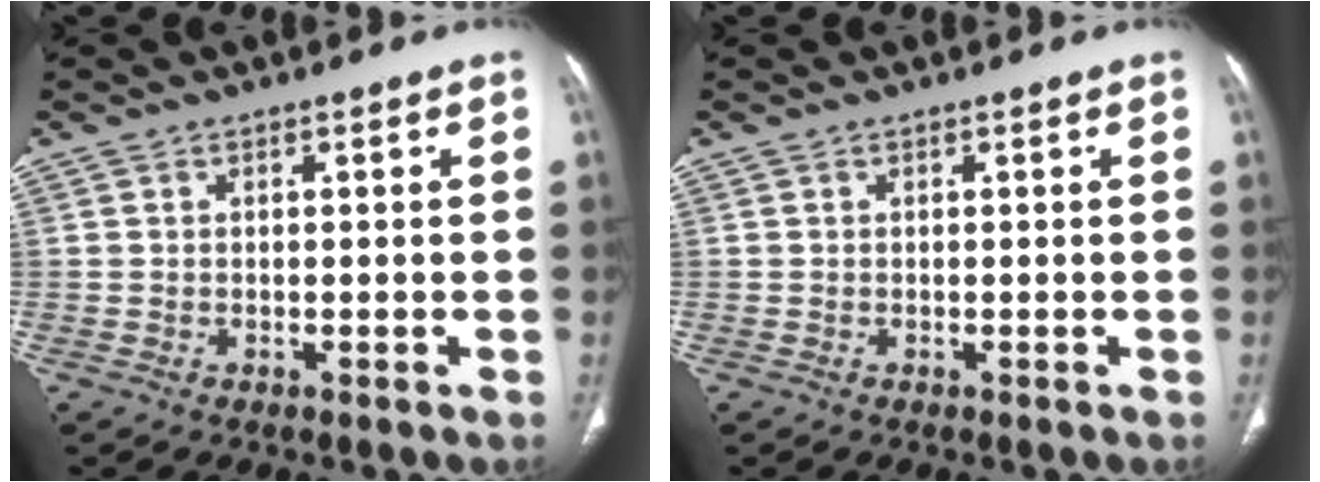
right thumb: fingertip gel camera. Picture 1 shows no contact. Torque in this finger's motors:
{"motor_torque": [-0.01, 0.01, -0.08, 0.08, 0.00]}